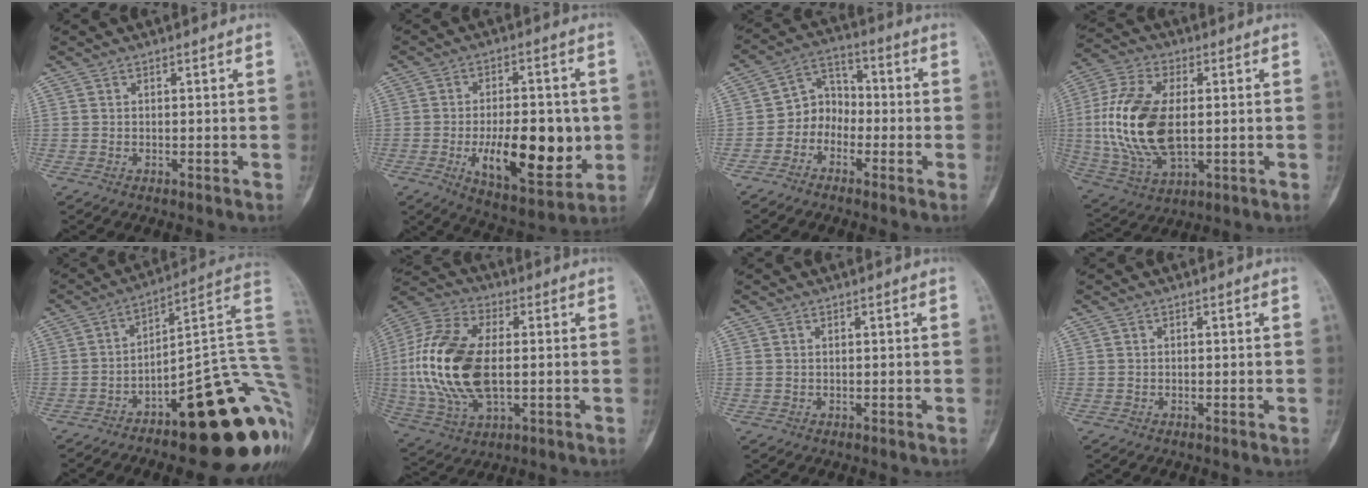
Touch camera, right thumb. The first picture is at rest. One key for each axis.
{"total": 18.2, "fx": -3.0, "fy": 8.3, "fz": 15.9, "tx": -0.211, "ty": -0.009, "tz": -0.035}
{"total": 6.9, "fx": -2.4, "fy": 5.7, "fz": 3.1, "tx": -0.019, "ty": 0.041, "tz": -0.060}
{"total": 18.8, "fx": 0.3, "fy": 10.3, "fz": 15.7, "tx": -0.332, "ty": -0.004, "tz": 0.013}
{"total": 26.0, "fx": -9.8, "fy": 8.1, "fz": 22.7, "tx": -0.198, "ty": 0.086, "tz": -0.130}
{"total": 21.2, "fx": -0.1, "fy": 11.5, "fz": 17.8, "tx": -0.381, "ty": 0.002, "tz": 0.002}
{"total": 0.7, "fx": 0.2, "fy": 0.4, "fz": 0.5, "tx": -0.015, "ty": 0.009, "tz": 0.009}
{"total": 0.0}